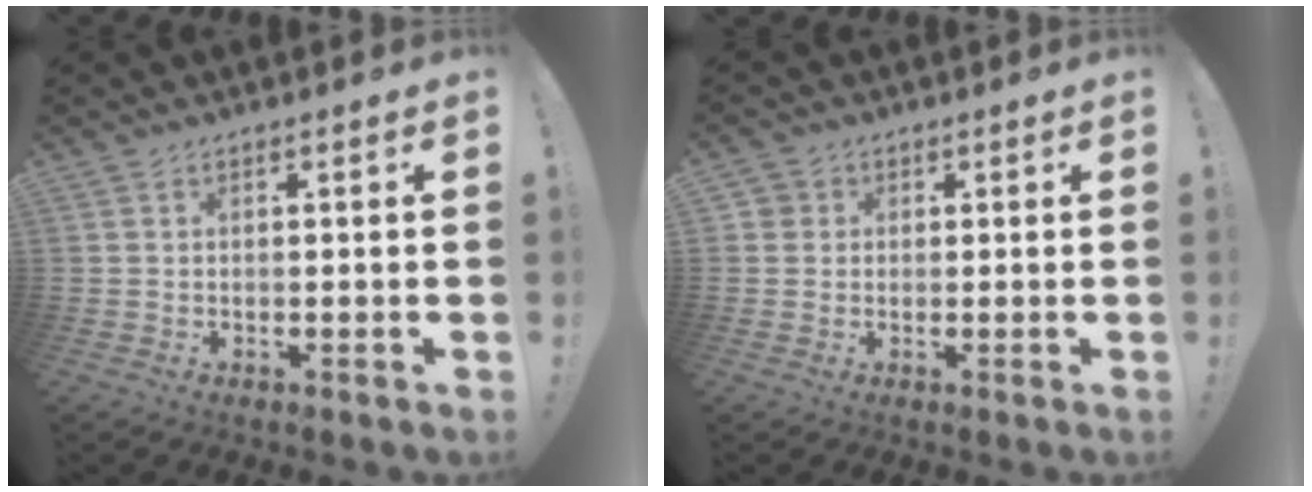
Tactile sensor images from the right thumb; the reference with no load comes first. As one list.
[{"total": 2.4, "force": [0.4, 2.3, 0.6], "torque": [-0.008, 0.002, 0.008]}]